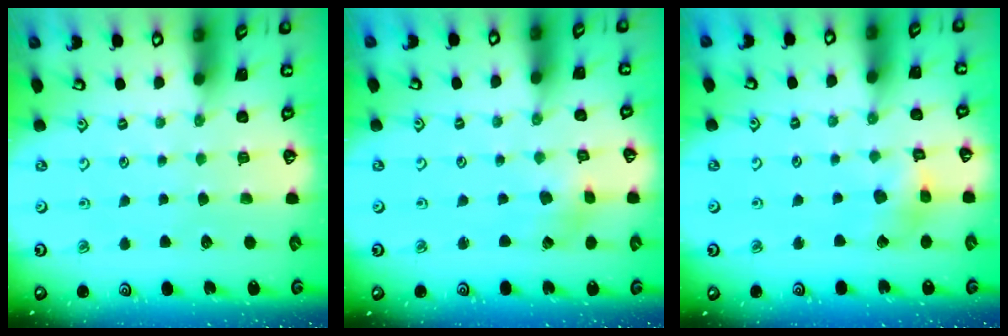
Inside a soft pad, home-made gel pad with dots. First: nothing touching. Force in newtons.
{"total": 2.7, "press": 2.6, "slide": 0.3}
{"total": 6.3, "press": 6.3, "slide": 0.5}